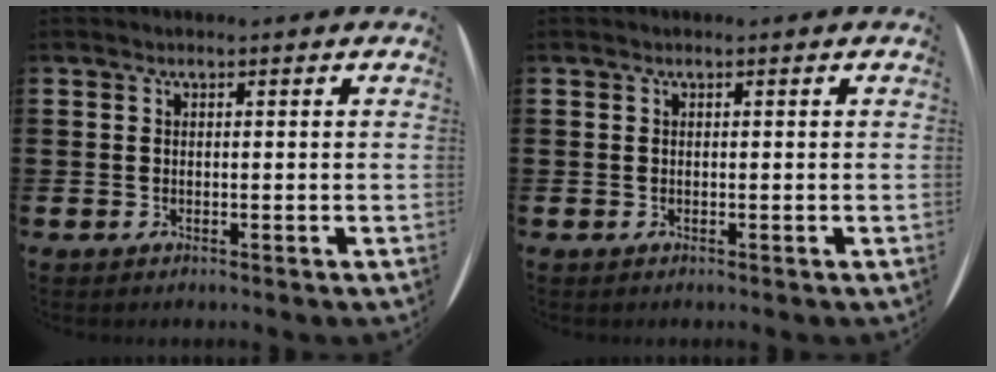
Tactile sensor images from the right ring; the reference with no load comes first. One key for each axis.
{"total": 0.0}